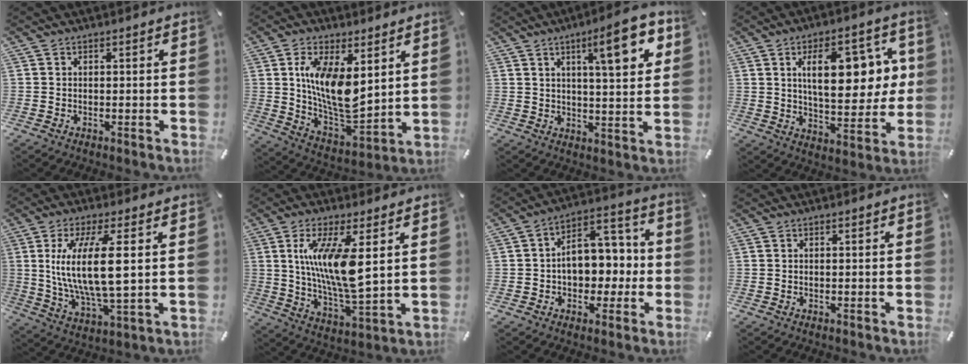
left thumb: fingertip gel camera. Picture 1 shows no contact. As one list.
[{"total": 13.3, "force": [4.7, 6.6, 10.6], "torque": [-0.206, -0.032, 0.081]}, {"total": 13.0, "force": [6.3, 3.5, 10.8], "torque": [-0.150, -0.023, 0.095]}, {"total": 16.3, "force": [4.6, 8.4, 13.3], "torque": [-0.186, 0.003, 0.072]}, {"total": 15.3, "force": [2.8, 4.3, 14.4], "torque": [-0.314, -0.014, 0.040]}, {"total": 14.0, "force": [3.7, 3.7, 13.0], "torque": [-0.263, -0.019, 0.057]}, {"total": 11.4, "force": [-0.6, 8.9, 7.2], "torque": [-0.086, 0.002, -0.008]}, {"total": 0.0}]